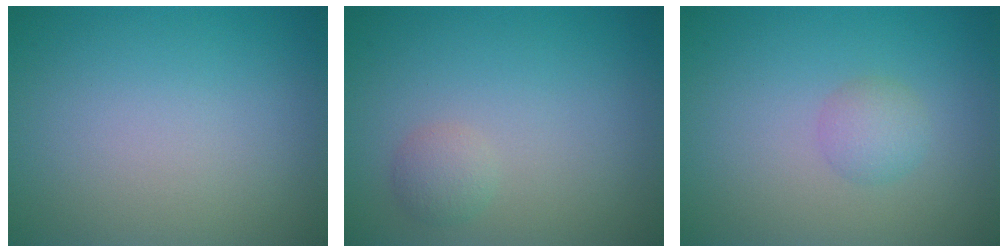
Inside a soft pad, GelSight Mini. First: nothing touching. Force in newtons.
{"total": 1.3, "press": 1.3, "slide": 0.0}
{"total": 1.5, "press": 1.5, "slide": 0.0}